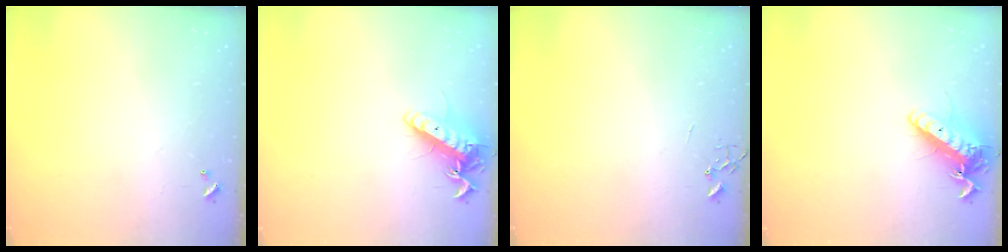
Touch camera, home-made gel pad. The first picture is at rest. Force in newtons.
{"total": 13.9, "press": 13.9, "slide": 1.3}
{"total": 0.0}
{"total": 14.0, "press": 13.9, "slide": 2.0}